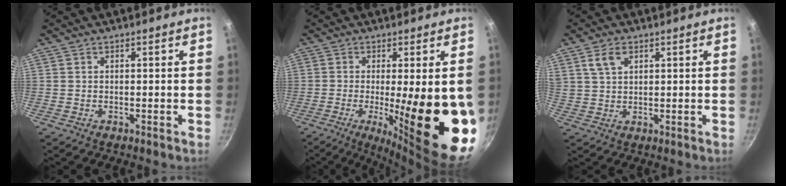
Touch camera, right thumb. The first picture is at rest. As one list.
[{"total": 20.5, "force": [-3.2, 5.7, 19.5], "torque": [-0.249, -0.025, -0.031]}, {"total": 4.7, "force": [2.4, 2.7, 3.0], "torque": [-0.048, 0.001, 0.049]}]